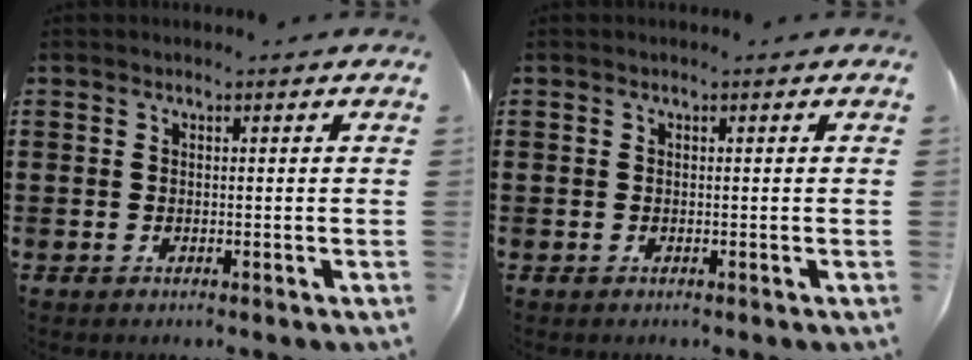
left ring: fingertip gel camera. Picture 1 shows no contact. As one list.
[{"total": 0.0}]